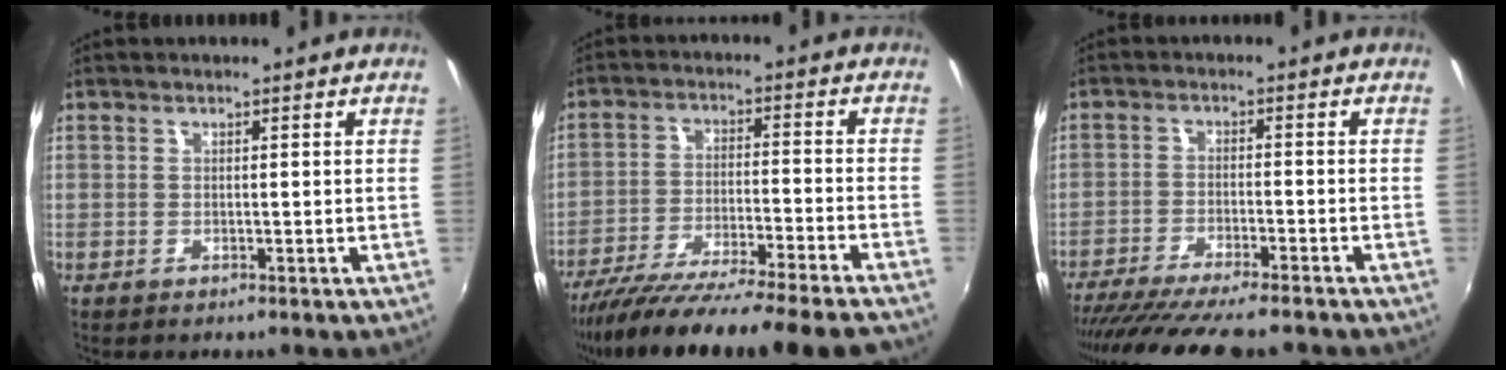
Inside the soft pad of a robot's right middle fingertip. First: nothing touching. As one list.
[{"total": 21.4, "force": [-18.9, -1.0, 9.9], "torque": [-0.179, -0.052, -0.296]}, {"total": 15.8, "force": [-13.7, 1.7, 7.5], "torque": [-0.150, -0.035, -0.217]}]